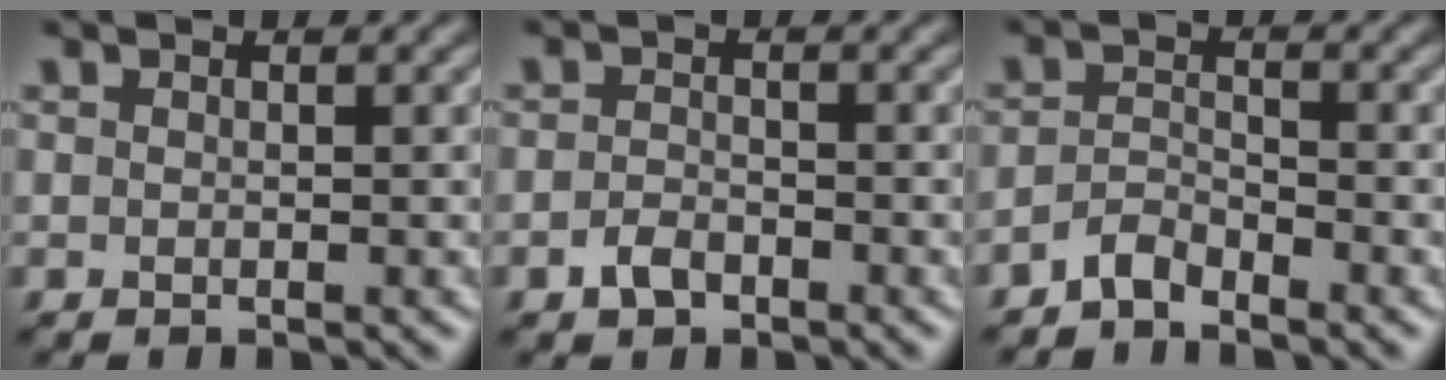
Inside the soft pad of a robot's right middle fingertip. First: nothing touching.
{"total": 1.7, "force": [-1.1, 1.0, 0.9], "torque": [-0.016, 0.003, -0.023]}
{"total": 2.0, "force": [-1.8, 0.6, 0.7], "torque": [-0.013, 0.009, -0.039]}